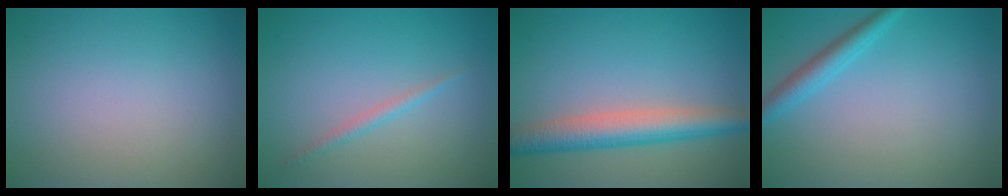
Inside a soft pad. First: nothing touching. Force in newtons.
{"total": 1.1, "press": 1.1, "slide": 0.1}
{"total": 5.1, "press": 5.1, "slide": 0.2}
{"total": 2.4, "press": 2.4, "slide": 0.2}